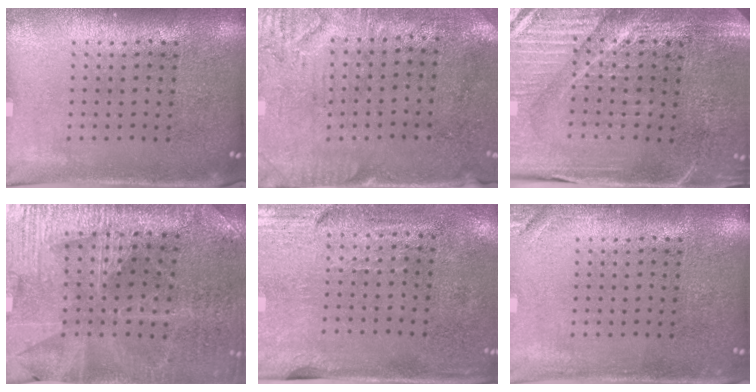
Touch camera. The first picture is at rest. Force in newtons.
{"total": 3.2, "press": 2.6, "slide": 1.8}
{"total": 4.0, "press": 3.9, "slide": 0.9}
{"total": 3.0, "press": 2.9, "slide": 0.5}
{"total": 3.0, "press": 2.5, "slide": 1.6}
{"total": 1.3, "press": 1.3, "slide": 0.3}